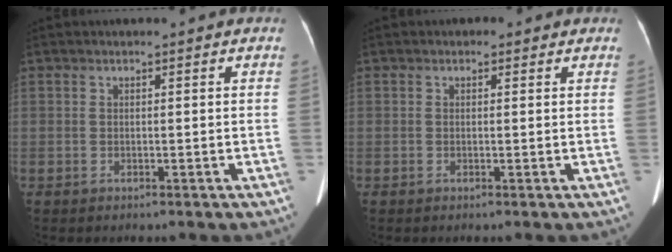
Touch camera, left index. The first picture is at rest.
{"total": 1.0, "force": [0.5, 0.8, 0.3], "torque": [-0.002, 0.003, 0.002]}